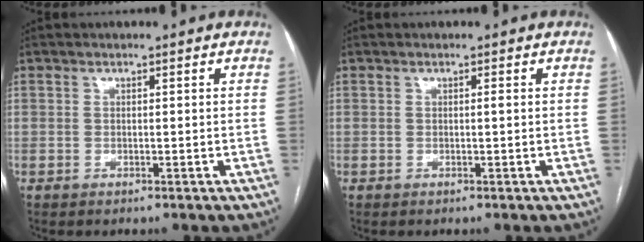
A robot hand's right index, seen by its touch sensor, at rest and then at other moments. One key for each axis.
{"total": 0.0}